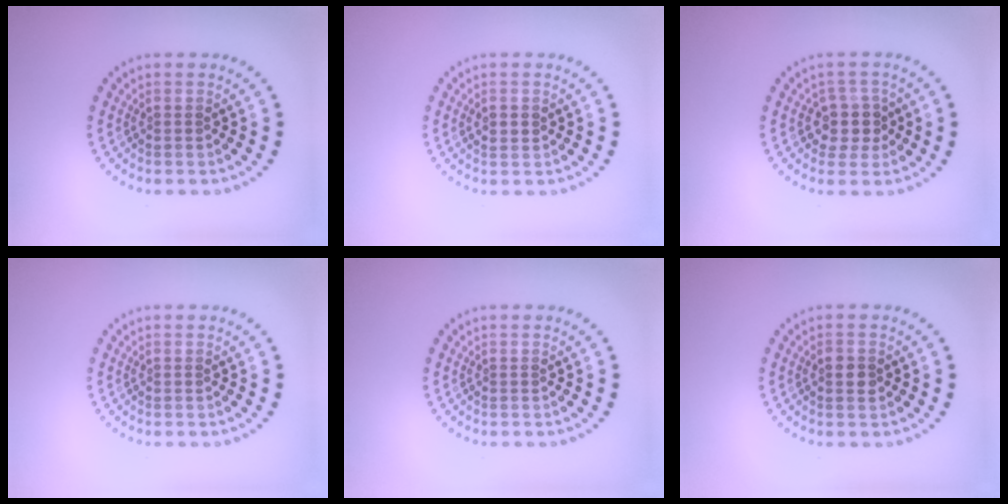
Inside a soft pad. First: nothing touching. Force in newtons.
{"total": 1.5, "press": 1.5, "slide": 0.1}
{"total": 2.7, "press": 2.3, "slide": 1.3}
{"total": 0.0}
{"total": 0.0}
{"total": 1.8, "press": 1.8, "slide": 0.1}